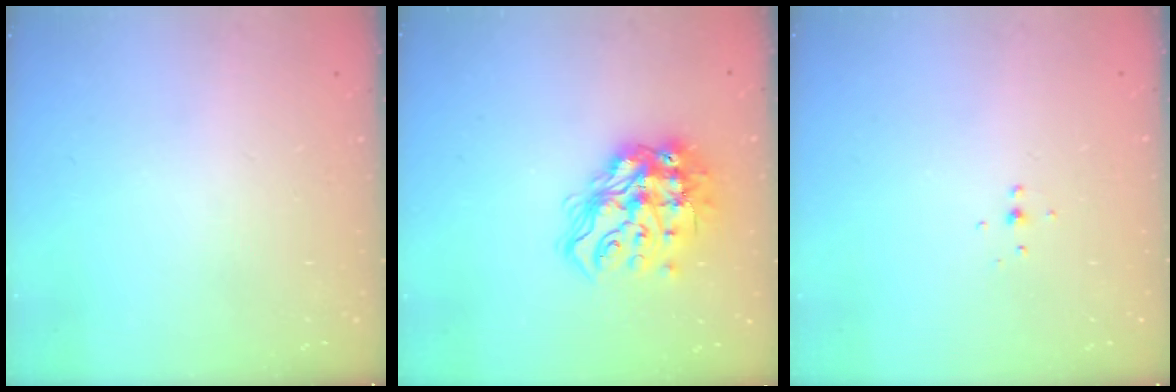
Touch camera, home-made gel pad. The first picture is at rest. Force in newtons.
{"total": 16.6, "press": 16.5, "slide": 1.9}
{"total": 4.2, "press": 4.2, "slide": 0.7}